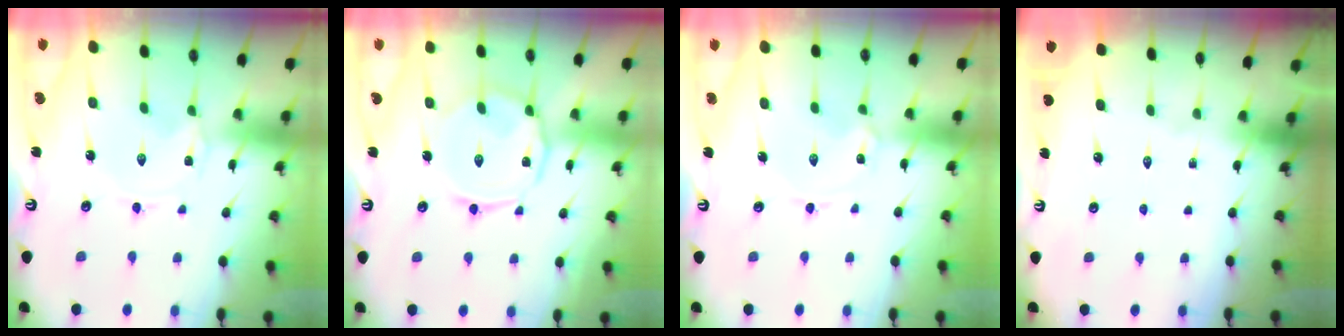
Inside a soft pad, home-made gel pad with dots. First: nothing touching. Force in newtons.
{"total": 10.5, "press": 10.4, "slide": 1.1}
{"total": 1.6, "press": 1.5, "slide": 0.2}
{"total": 0.0}